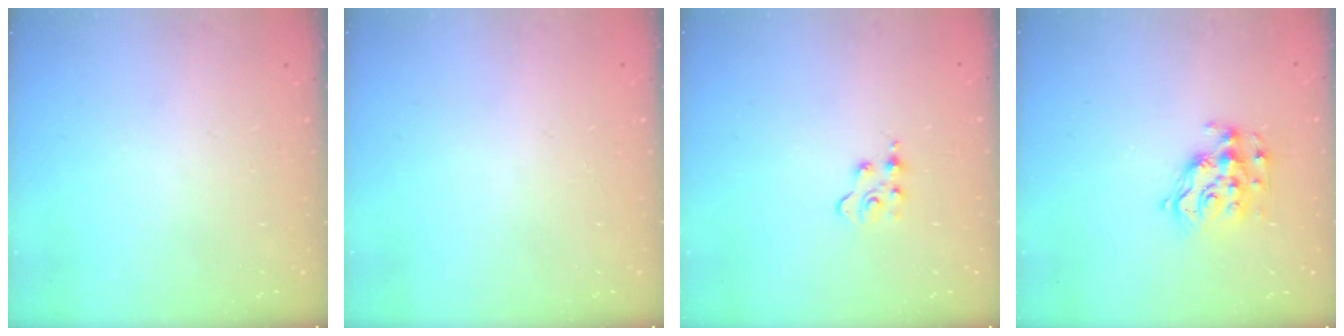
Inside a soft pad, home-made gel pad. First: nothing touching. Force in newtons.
{"total": 0.7, "press": 0.7, "slide": 0.2}
{"total": 3.0, "press": 3.0, "slide": 0.3}
{"total": 11.7, "press": 11.7, "slide": 0.4}